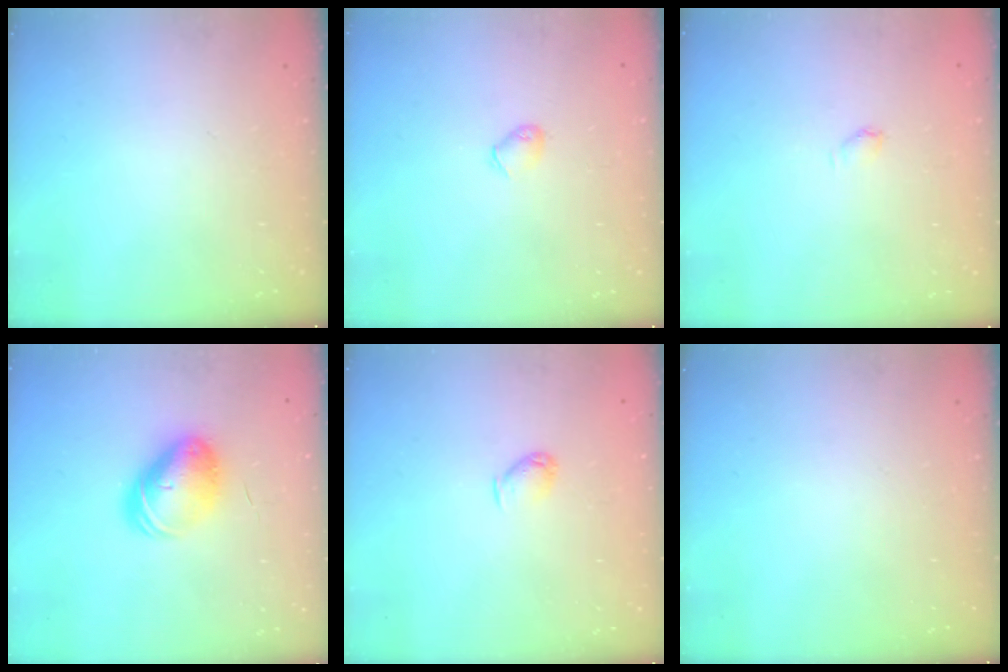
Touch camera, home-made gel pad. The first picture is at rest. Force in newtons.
{"total": 3.1, "press": 3.1, "slide": 0.6}
{"total": 3.5, "press": 3.4, "slide": 0.7}
{"total": 10.4, "press": 10.2, "slide": 2.2}
{"total": 3.6, "press": 3.6, "slide": 0.6}
{"total": 0.0}